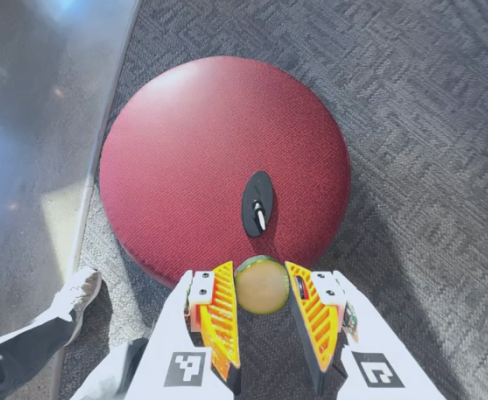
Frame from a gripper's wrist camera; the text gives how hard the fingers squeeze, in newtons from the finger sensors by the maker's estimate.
{"total": 5.9, "left": 5.6, "right": 6.2}